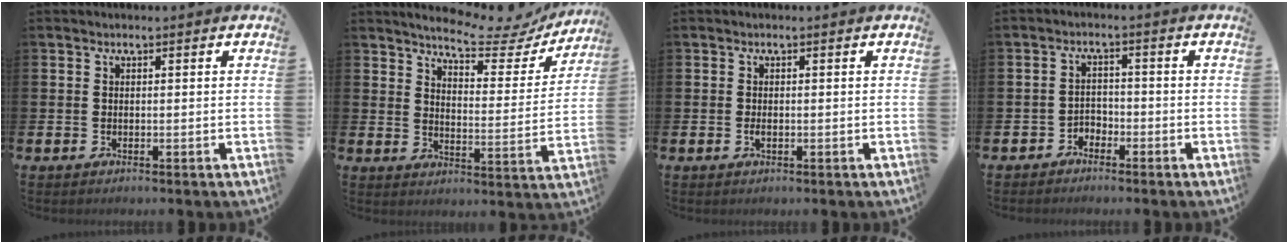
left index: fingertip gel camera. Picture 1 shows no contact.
{"total": 7.3, "force": [6.7, 1.5, 2.5], "torque": [-0.054, -0.049, 0.107]}
{"total": 0.9, "force": [-0.2, 0.4, 0.8], "torque": [-0.022, 0.003, -0.003]}
{"total": 2.2, "force": [-2.0, 1.0, 0.0], "torque": [-0.013, 0.005, -0.044]}